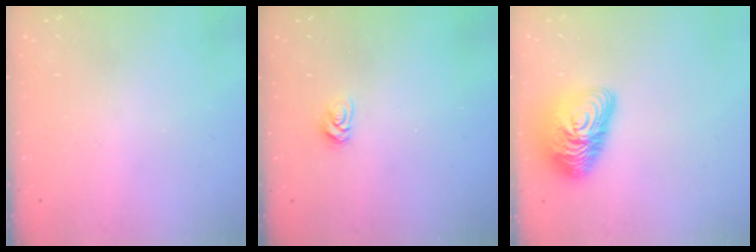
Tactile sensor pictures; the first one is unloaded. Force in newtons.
{"total": 3.2, "press": 3.2, "slide": 0.5}
{"total": 16.8, "press": 16.8, "slide": 1.0}